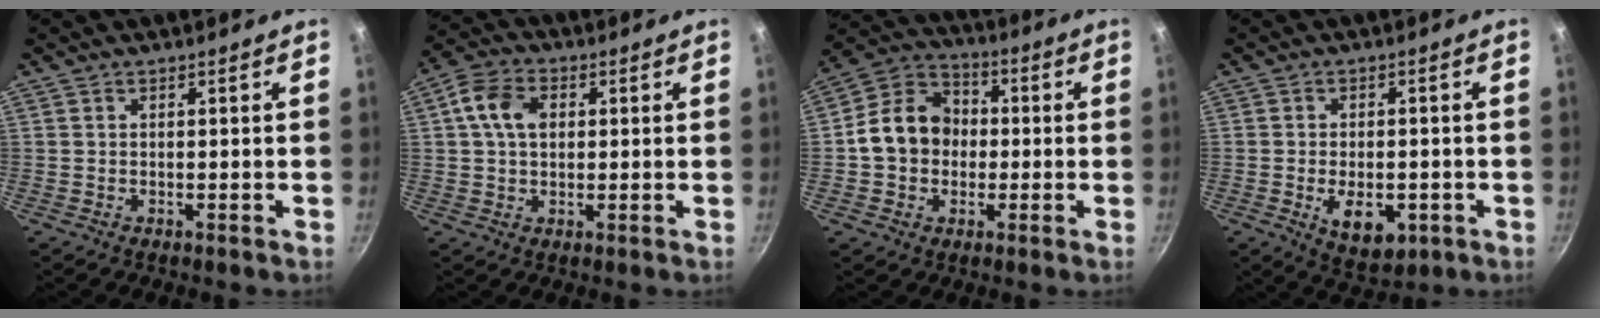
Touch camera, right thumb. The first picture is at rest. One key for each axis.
{"total": 7.9, "fx": 1.6, "fy": 5.6, "fz": 5.4, "tx": -0.091, "ty": 0.014, "tz": 0.019}
{"total": 12.4, "fx": -0.4, "fy": 10.3, "fz": 7.0, "tx": -0.085, "ty": 0.028, "tz": -0.027}
{"total": 8.6, "fx": -2.5, "fy": 5.1, "fz": 6.4, "tx": -0.082, "ty": 0.001, "tz": -0.023}